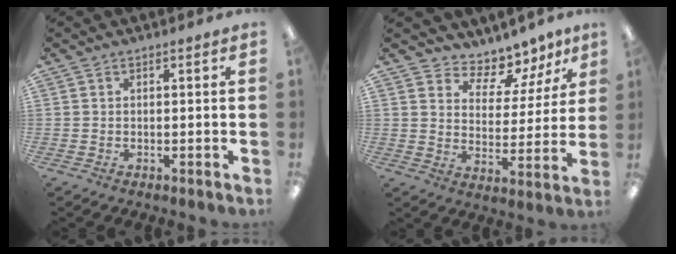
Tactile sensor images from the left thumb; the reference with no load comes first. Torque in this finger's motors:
{"motor_torque": [0.19, 0.24, -0.33, 0.06, -0.03]}